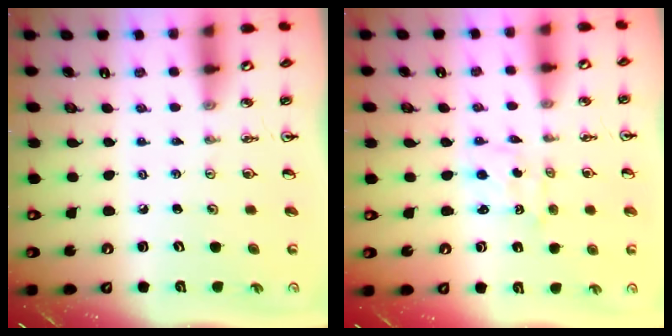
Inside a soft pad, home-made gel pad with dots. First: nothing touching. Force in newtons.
{"total": 1.1, "press": 0.7, "slide": 0.8}